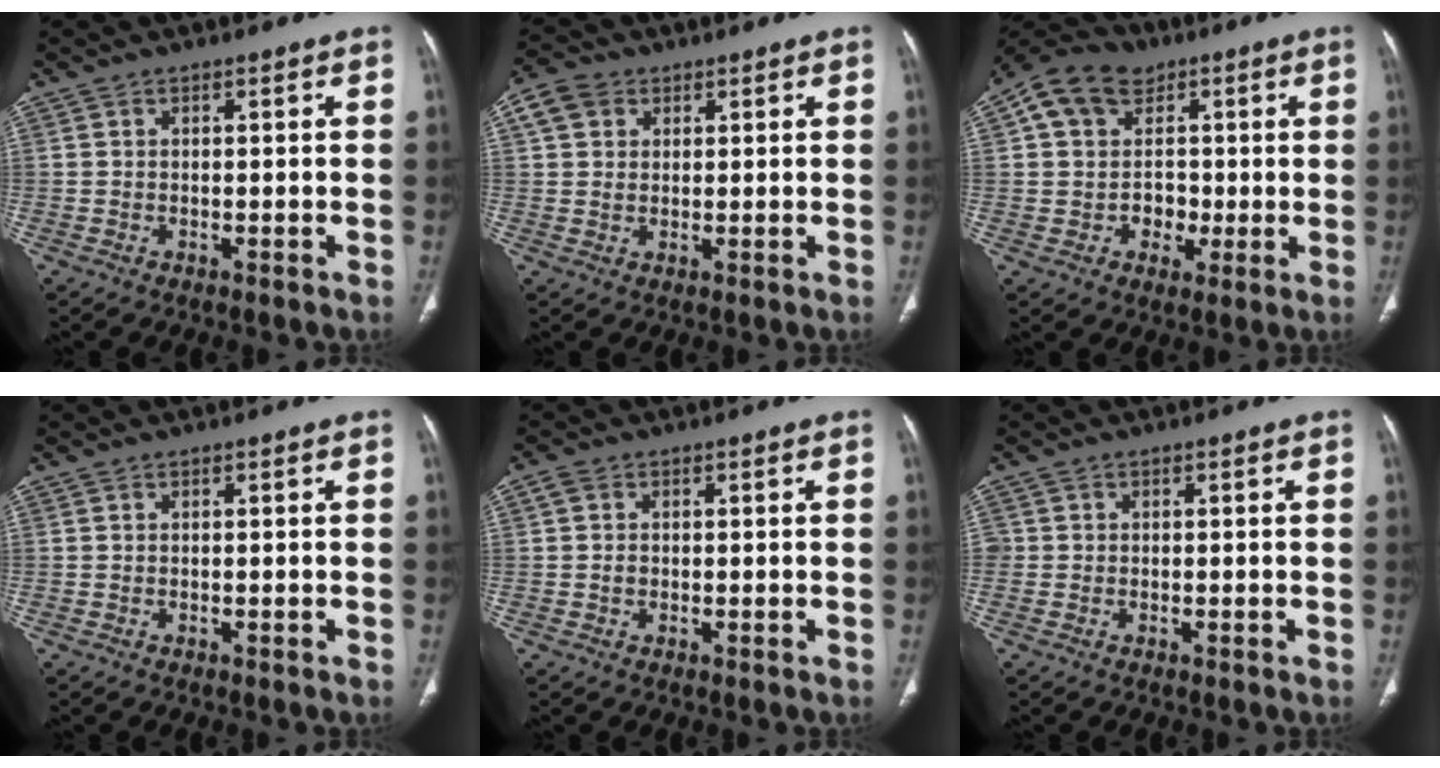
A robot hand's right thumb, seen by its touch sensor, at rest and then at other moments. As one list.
[{"total": 5.5, "force": [2.3, 4.3, 2.5], "torque": [-0.039, 0.006, 0.043]}, {"total": 13.5, "force": [3.3, 11.6, 6.1], "torque": [-0.084, 0.013, 0.053]}, {"total": 0.0}, {"total": 1.9, "force": [0.0, 1.6, 1.0], "torque": [-0.021, 0.004, 0.000]}, {"total": 1.0, "force": [-0.1, 1.0, 0.3], "torque": [0.004, 0.004, -0.002]}]